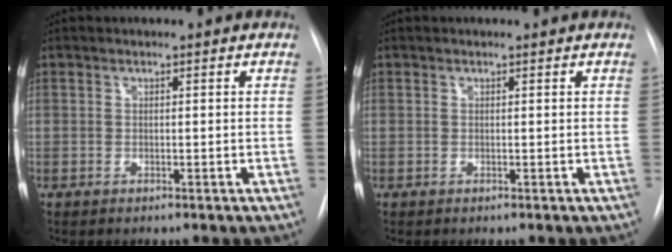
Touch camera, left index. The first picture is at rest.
{"total": 0.0}